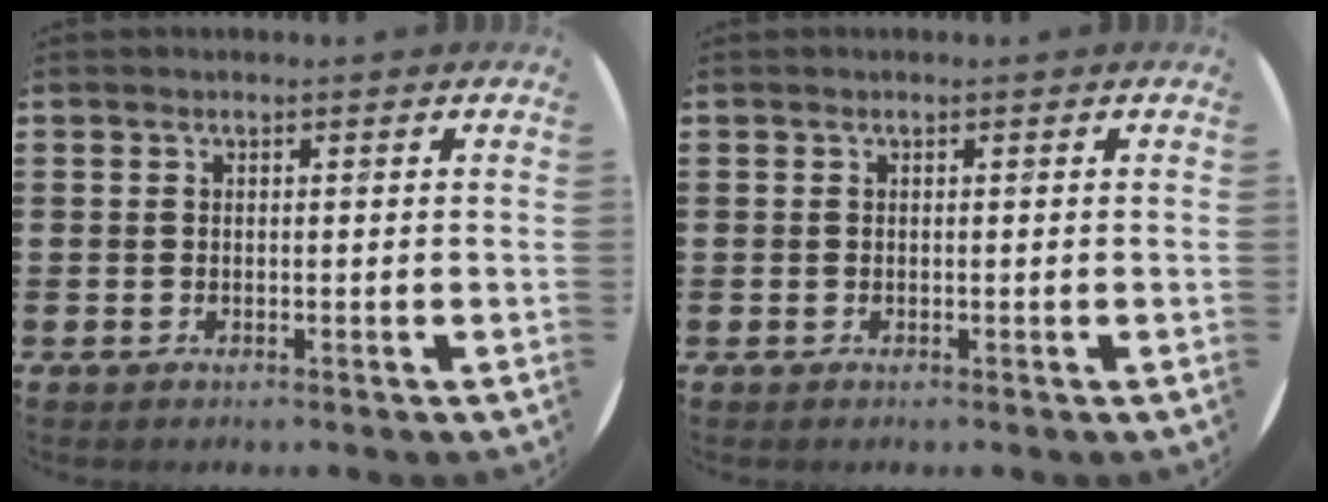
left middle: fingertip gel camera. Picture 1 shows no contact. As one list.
[{"total": 0.0}]